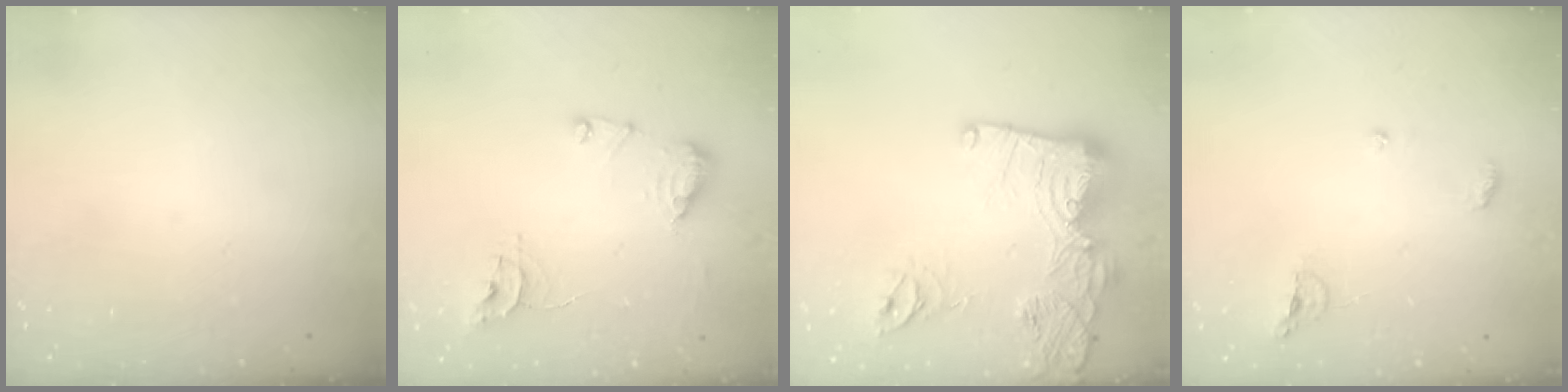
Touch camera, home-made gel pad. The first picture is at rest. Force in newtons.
{"total": 12.1, "press": 12.0, "slide": 1.2}
{"total": 18.6, "press": 18.6, "slide": 1.6}
{"total": 6.8, "press": 6.7, "slide": 0.6}